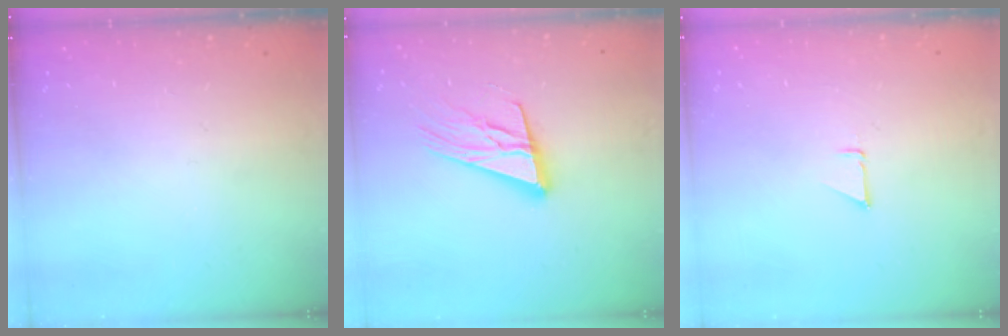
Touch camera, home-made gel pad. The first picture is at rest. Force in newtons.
{"total": 17.0, "press": 16.5, "slide": 4.2}
{"total": 0.9, "press": 0.9, "slide": 0.1}